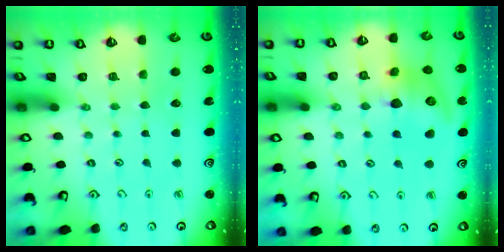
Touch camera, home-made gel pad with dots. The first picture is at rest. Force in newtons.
{"total": 16.3, "press": 16.2, "slide": 1.3}